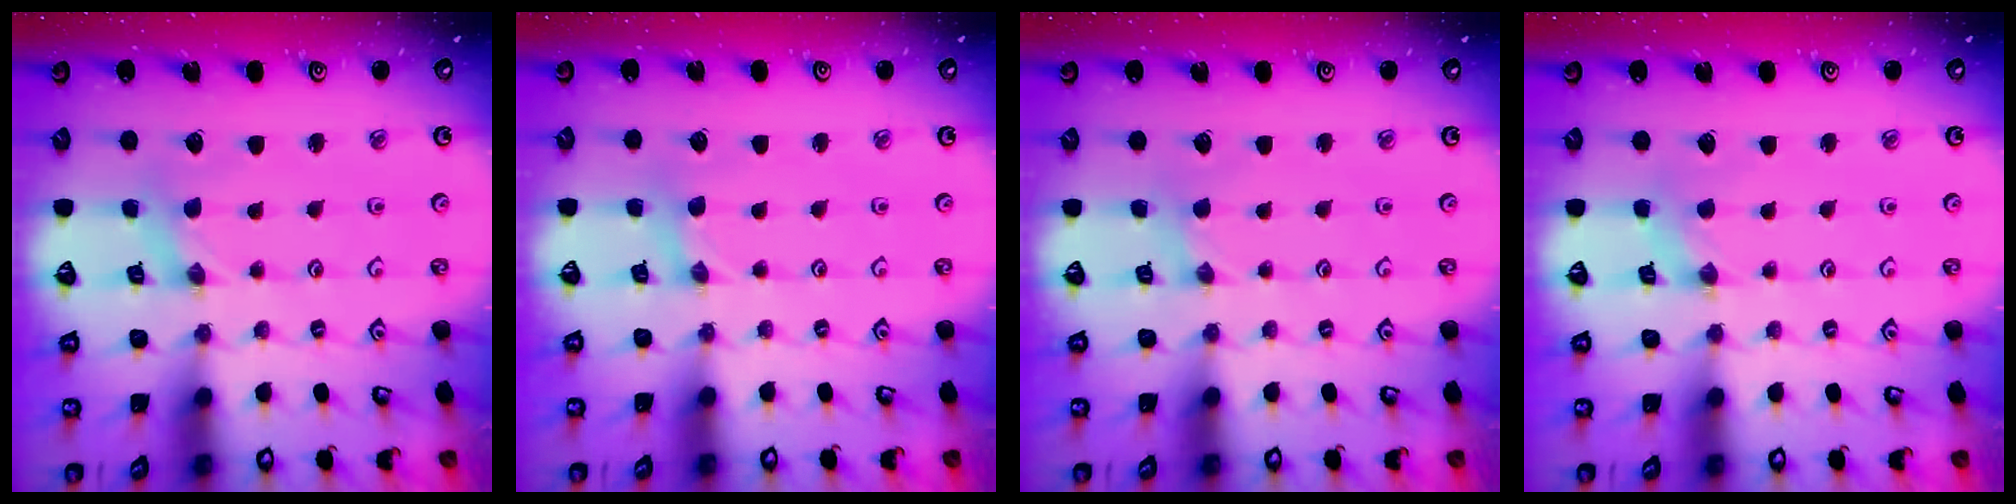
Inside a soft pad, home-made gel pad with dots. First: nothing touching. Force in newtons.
{"total": 1.5, "press": 1.5, "slide": 0.3}
{"total": 0.7, "press": 0.7, "slide": 0.1}
{"total": 1.2, "press": 1.2, "slide": 0.2}